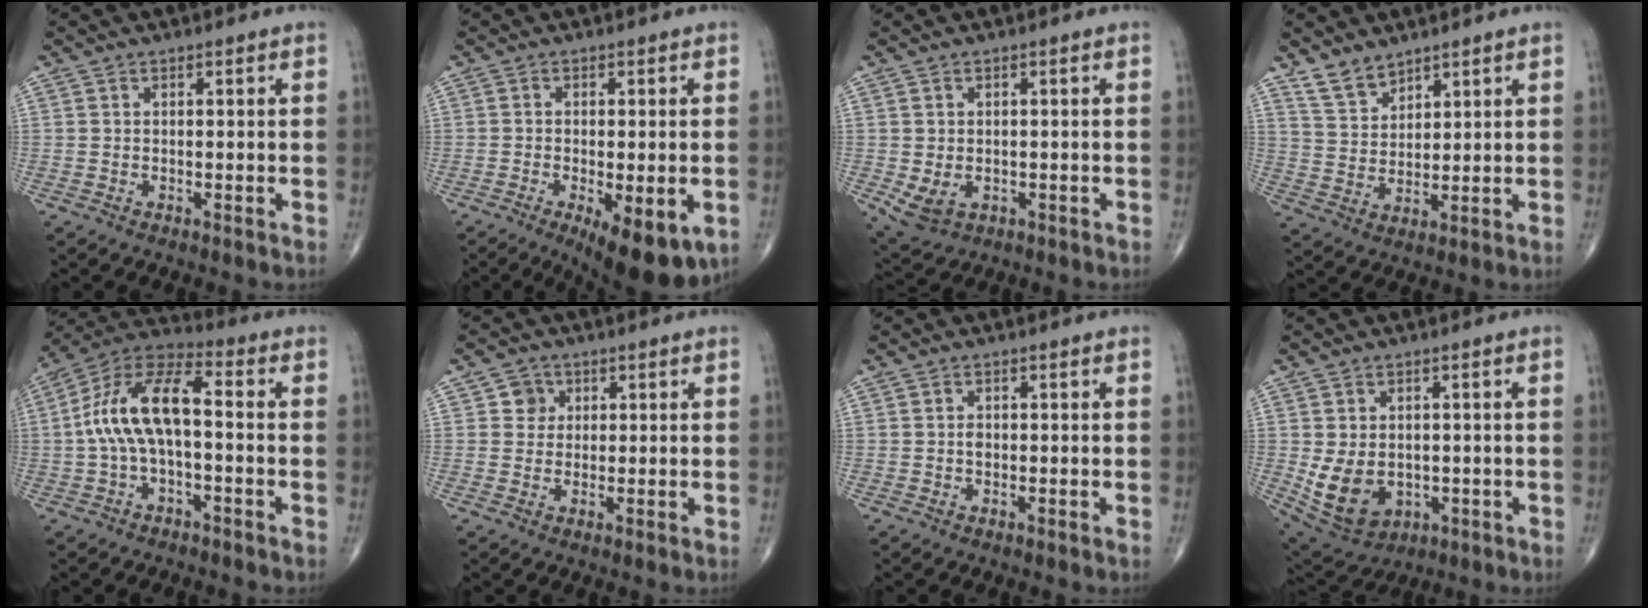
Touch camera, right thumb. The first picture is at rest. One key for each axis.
{"total": 12.2, "fx": -5.0, "fy": 4.5, "fz": 10.2, "tx": -0.131, "ty": -0.012, "tz": -0.065}
{"total": 4.4, "fx": -0.6, "fy": 3.2, "fz": 3.0, "tx": -0.049, "ty": -0.006, "tz": 0.004}
{"total": 5.6, "fx": 4.6, "fy": 2.6, "fz": 1.7, "tx": -0.020, "ty": -0.030, "tz": 0.098}
{"total": 13.2, "fx": -0.6, "fy": 5.9, "fz": 11.8, "tx": -0.229, "ty": 0.050, "tz": -0.021}
{"total": 3.3, "fx": 1.0, "fy": 3.1, "fz": 0.6, "tx": 0.012, "ty": 0.000, "tz": 0.010}
{"total": 1.1, "fx": -0.1, "fy": 0.8, "fz": 0.7, "tx": -0.010, "ty": 0.002, "tz": -0.001}
{"total": 9.8, "fx": -1.2, "fy": 7.1, "fz": 6.5, "tx": -0.099, "ty": -0.005, "tz": 0.004}